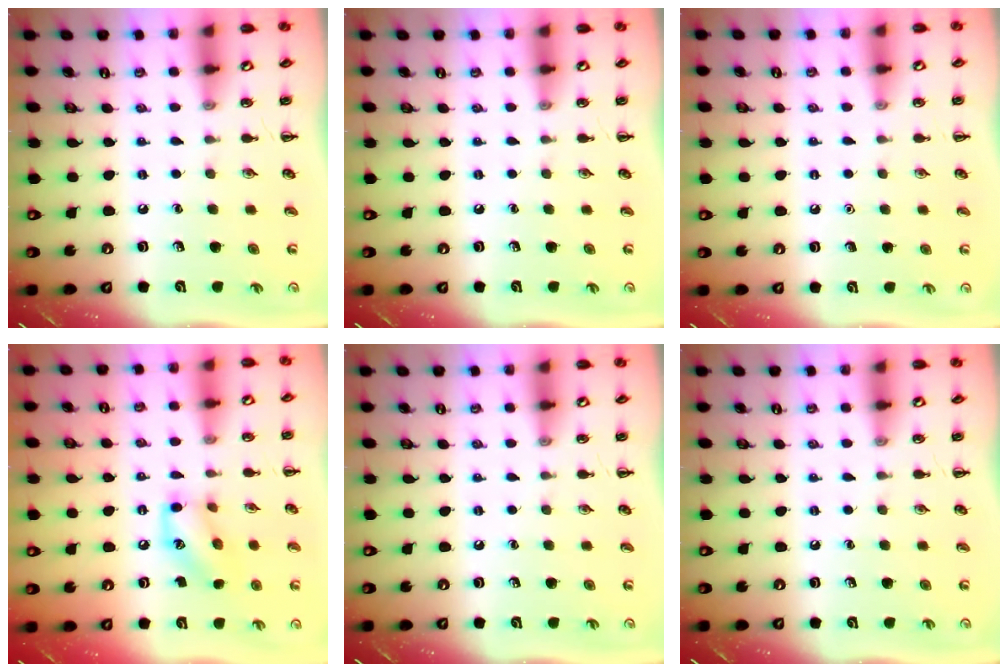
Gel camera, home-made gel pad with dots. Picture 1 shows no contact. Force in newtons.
{"total": 0.0}
{"total": 1.6, "press": 1.6, "slide": 0.1}
{"total": 11.2, "press": 11.2, "slide": 0.9}
{"total": 0.0}
{"total": 0.0}